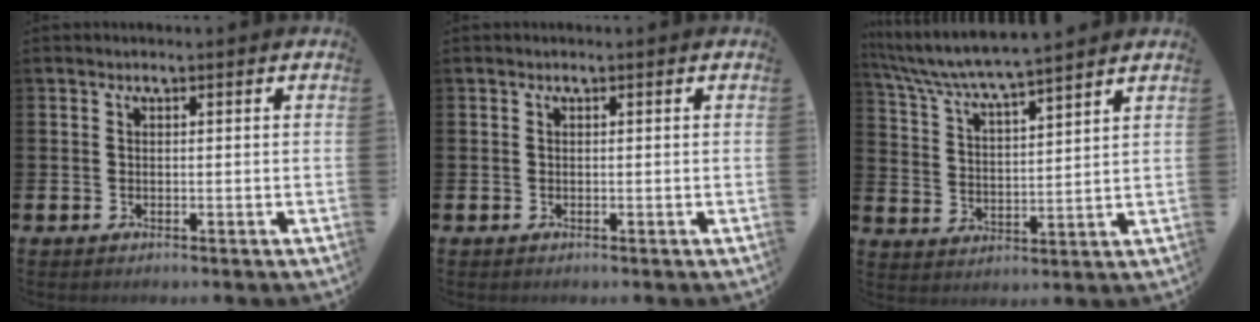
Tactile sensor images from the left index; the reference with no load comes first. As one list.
[{"total": 0.0}, {"total": 6.4, "force": [6.1, 0.0, 1.7], "torque": [-0.064, -0.040, 0.105]}]